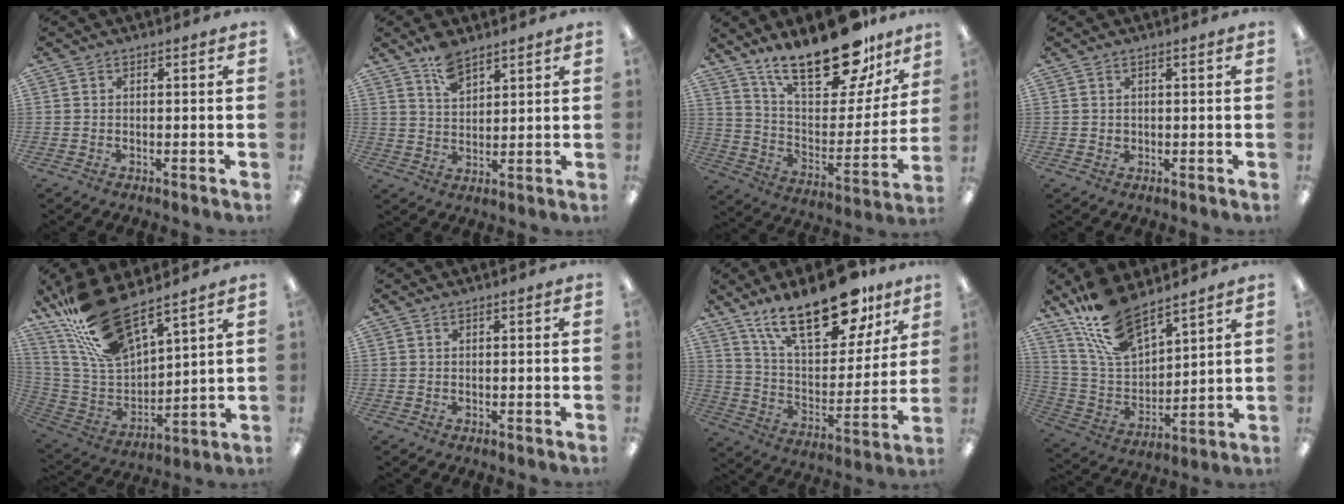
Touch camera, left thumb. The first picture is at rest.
{"total": 7.0, "force": [5.2, 3.2, 3.4], "torque": [-0.057, -0.024, 0.093]}
{"total": 25.0, "force": [18.8, 9.2, 13.6], "torque": [-0.205, -0.124, 0.320]}
{"total": 1.0, "force": [0.4, 0.8, 0.2], "torque": [-0.006, 0.004, 0.007]}
{"total": 21.2, "force": [16.2, 7.4, 11.5], "torque": [-0.246, -0.088, 0.293]}
{"total": 0.5, "force": [0.4, 0.1, 0.3], "torque": [-0.006, 0.002, 0.007]}
{"total": 25.2, "force": [17.1, 10.2, 15.4], "torque": [-0.248, -0.096, 0.290]}
{"total": 16.7, "force": [13.1, 6.5, 8.0], "torque": [-0.184, -0.064, 0.241]}